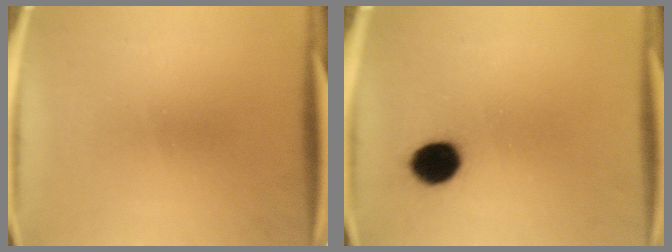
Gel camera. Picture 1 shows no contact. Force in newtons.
{"total": 7.8}